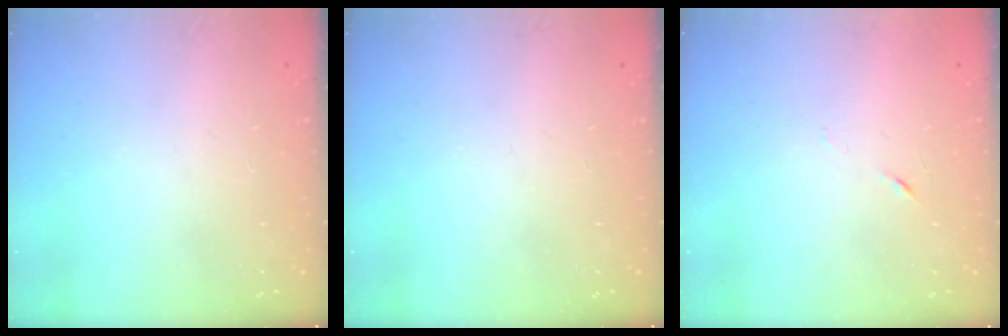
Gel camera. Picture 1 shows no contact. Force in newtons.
{"total": 0.0}
{"total": 3.7, "press": 3.6, "slide": 0.9}